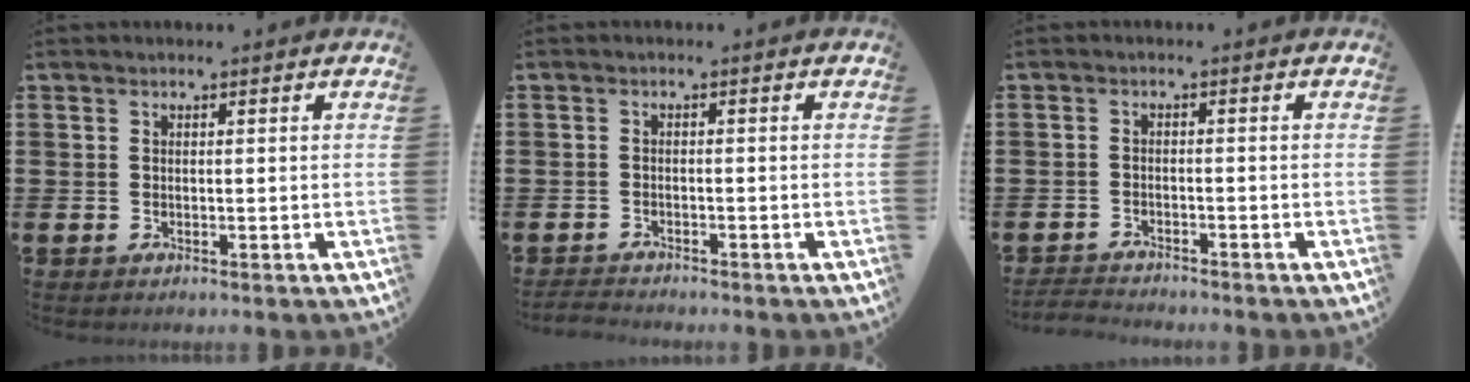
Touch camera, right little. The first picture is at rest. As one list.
[{"total": 1.3, "force": [-1.3, 0.1, 0.0], "torque": [-0.004, 0.001, -0.026]}, {"total": 1.8, "force": [-1.8, 0.0, 0.0], "torque": [-0.004, 0.001, -0.039]}]